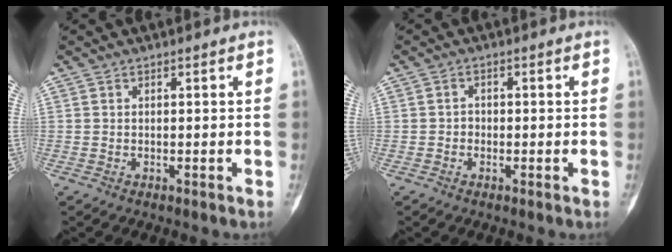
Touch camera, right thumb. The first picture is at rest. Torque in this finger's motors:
{"motor_torque": [-0.25, -0.37, -0.15, 0.20, -0.06]}